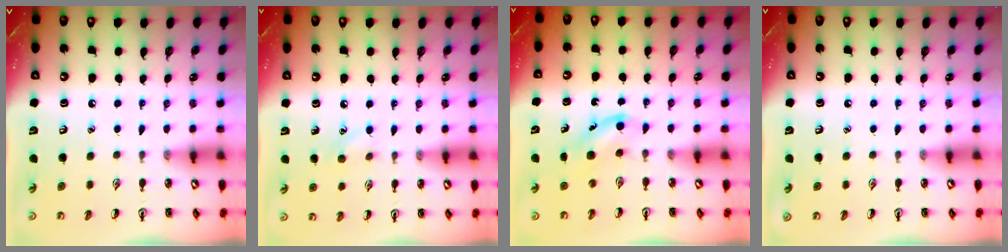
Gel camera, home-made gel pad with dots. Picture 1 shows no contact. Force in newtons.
{"total": 7.1, "press": 6.9, "slide": 1.8}
{"total": 4.1, "press": 3.9, "slide": 1.3}
{"total": 0.0}